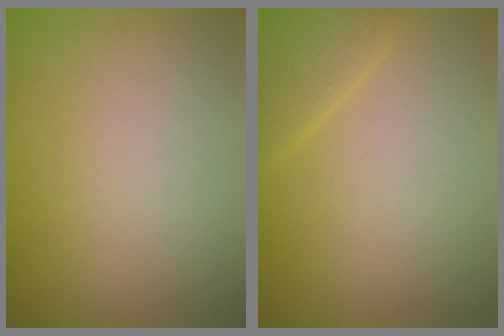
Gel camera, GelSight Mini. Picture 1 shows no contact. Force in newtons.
{"total": 1.7, "press": 1.7, "slide": 0.1}